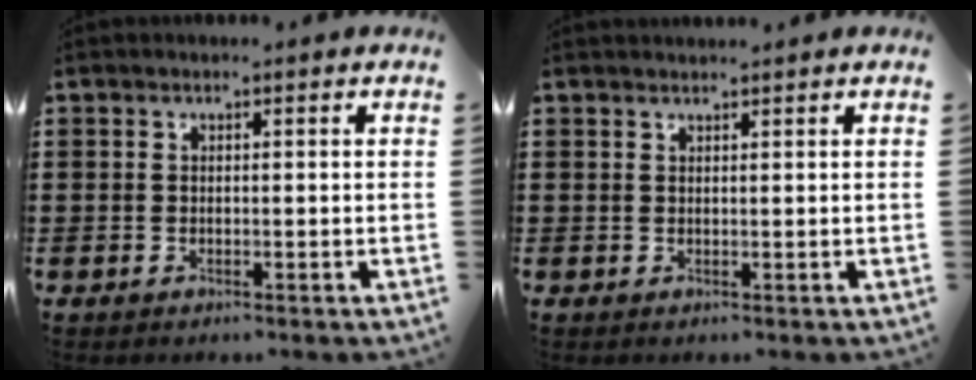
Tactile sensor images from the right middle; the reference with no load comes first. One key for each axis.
{"total": 0.9, "fx": 0.9, "fy": 0.0, "fz": 0.1, "tx": -0.005, "ty": -0.003, "tz": 0.018}